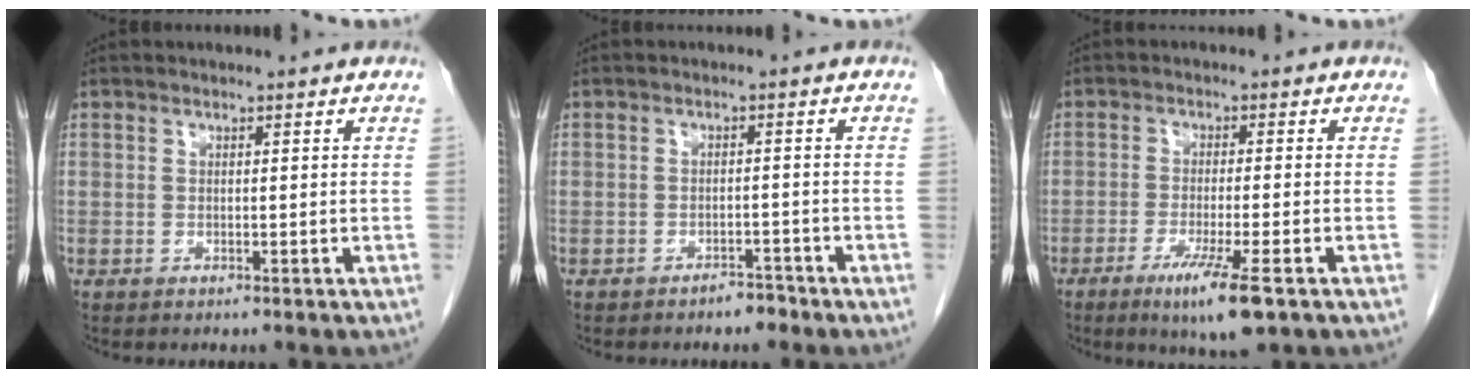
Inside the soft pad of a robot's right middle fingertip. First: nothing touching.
{"total": 1.9, "force": [-1.6, 0.6, 0.6], "torque": [-0.013, -0.001, -0.021]}
{"total": 7.4, "force": [-4.1, 0.0, 6.2], "torque": [-0.114, -0.024, -0.067]}